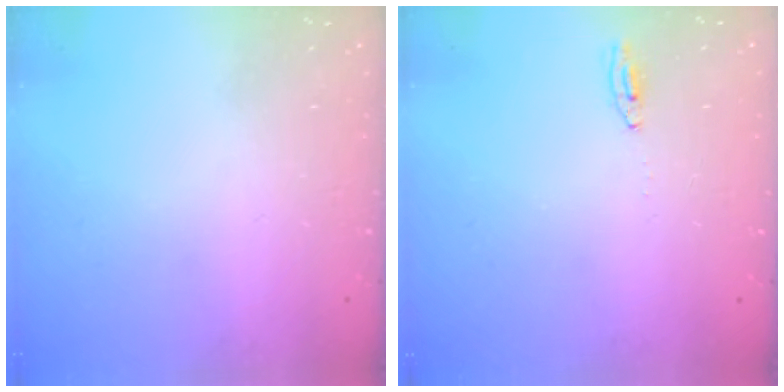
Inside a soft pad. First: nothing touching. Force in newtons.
{"total": 2.0, "press": 2.0, "slide": 0.2}